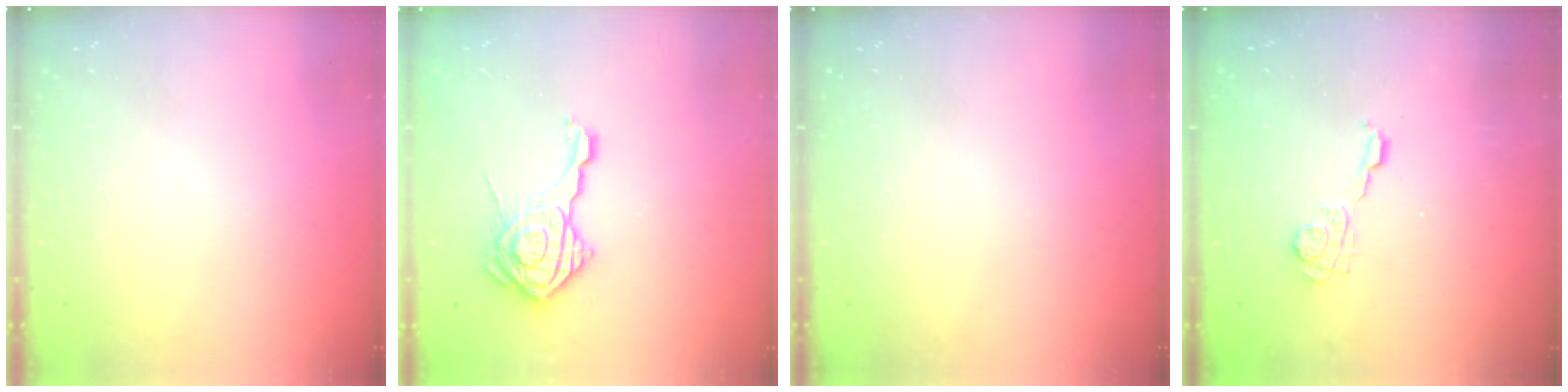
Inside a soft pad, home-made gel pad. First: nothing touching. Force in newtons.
{"total": 17.5, "press": 17.5, "slide": 0.7}
{"total": 0.0}
{"total": 5.3, "press": 5.2, "slide": 0.8}